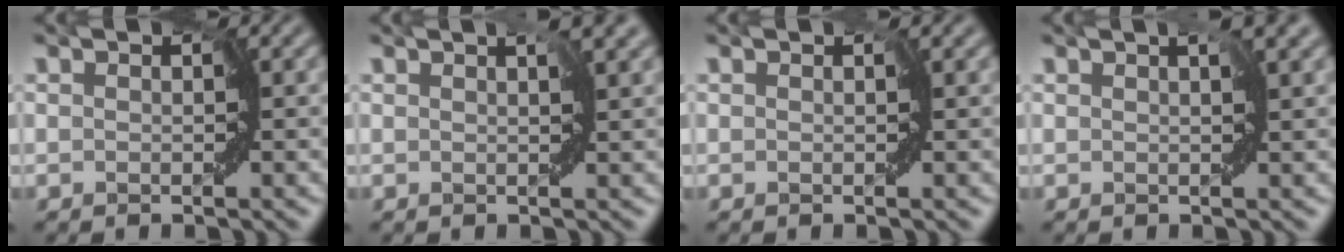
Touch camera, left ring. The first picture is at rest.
{"total": 2.5, "force": [1.2, 0.7, 2.0], "torque": [-0.031, 0.005, 0.022]}
{"total": 0.0}
{"total": 2.1, "force": [1.0, 0.4, 1.8], "torque": [-0.029, 0.007, 0.018]}